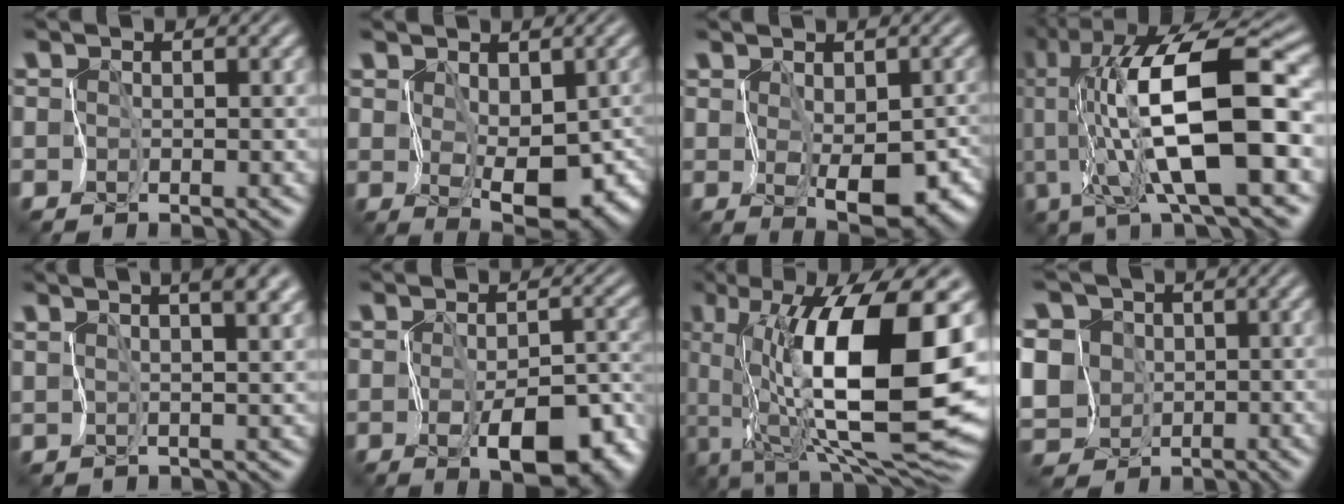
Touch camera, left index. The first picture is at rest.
{"total": 8.7, "force": [-0.8, 4.9, 7.1], "torque": [-0.095, -0.038, 0.008]}
{"total": 8.4, "force": [-2.3, 4.3, 6.8], "torque": [-0.083, -0.036, -0.009]}
{"total": 11.1, "force": [0.4, 1.1, 11.1], "torque": [-0.188, 0.004, 0.018]}
{"total": 5.5, "force": [3.7, 1.3, 3.9], "torque": [-0.051, 0.004, 0.062]}
{"total": 7.9, "force": [-4.2, 2.9, 6.1], "torque": [-0.085, -0.026, -0.039]}
{"total": 12.9, "force": [1.3, 2.0, 12.7], "torque": [-0.196, -0.025, 0.038]}
{"total": 10.5, "force": [1.6, 9.1, 5.0], "torque": [-0.144, 0.016, 0.013]}